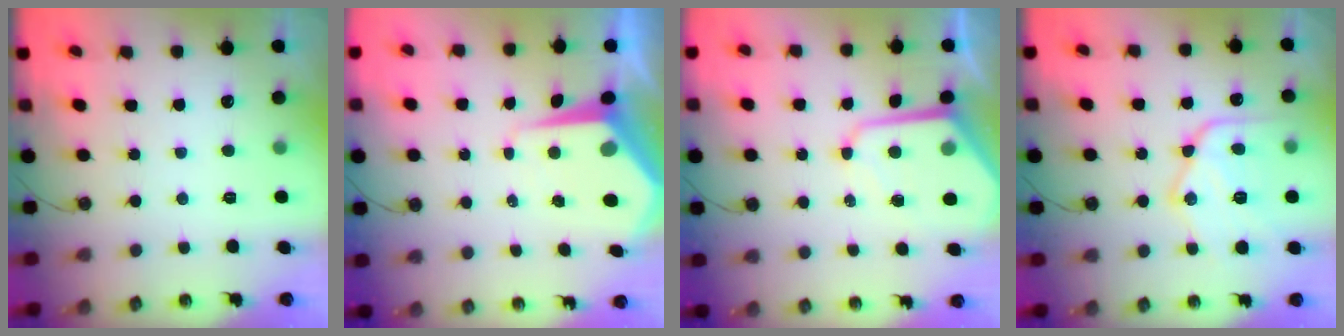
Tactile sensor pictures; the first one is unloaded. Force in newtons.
{"total": 8.6, "press": 8.6, "slide": 0.8}
{"total": 9.6, "press": 9.5, "slide": 0.8}
{"total": 18.4, "press": 18.3, "slide": 1.5}